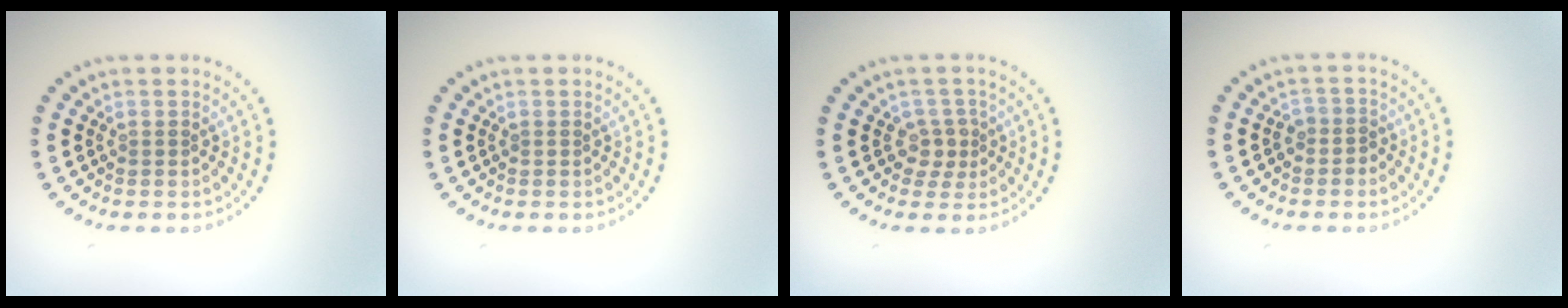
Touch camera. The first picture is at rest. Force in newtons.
{"total": 0.0}
{"total": 1.9, "press": 1.5, "slide": 1.1}
{"total": 1.4, "press": 1.2, "slide": 0.8}